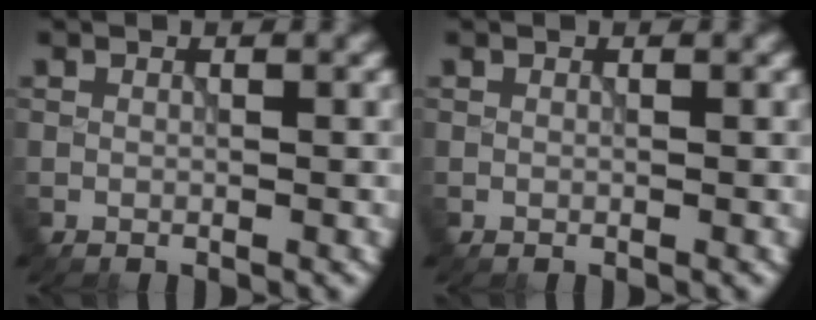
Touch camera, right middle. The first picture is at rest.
{"total": 0.0}